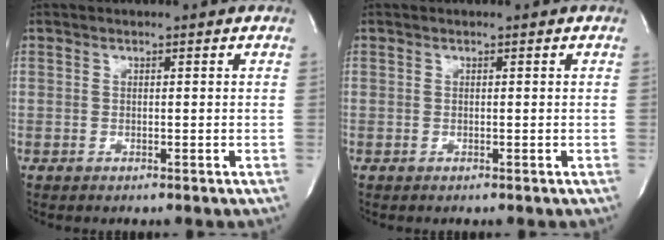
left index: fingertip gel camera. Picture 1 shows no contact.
{"total": 0.0}